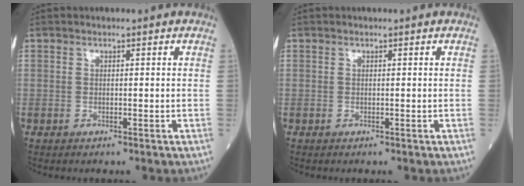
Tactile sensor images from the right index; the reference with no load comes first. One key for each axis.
{"total": 0.0}